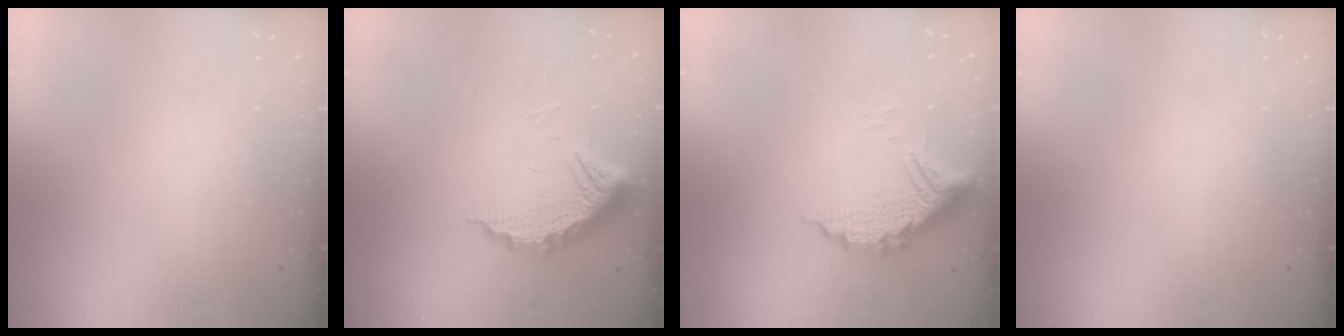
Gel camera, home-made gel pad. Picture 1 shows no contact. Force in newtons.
{"total": 11.7, "press": 11.7, "slide": 1.0}
{"total": 11.9, "press": 11.8, "slide": 1.1}
{"total": 0.0}